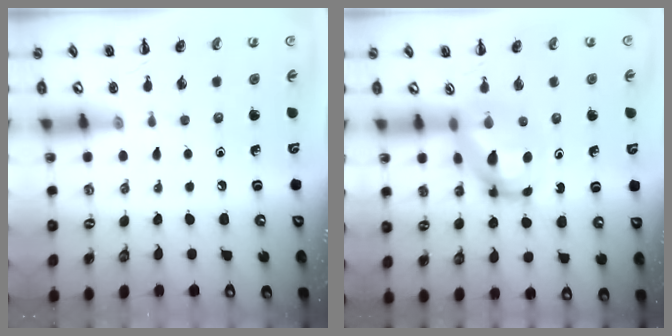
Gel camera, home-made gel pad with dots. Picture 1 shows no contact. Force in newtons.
{"total": 6.4, "press": 6.2, "slide": 1.5}